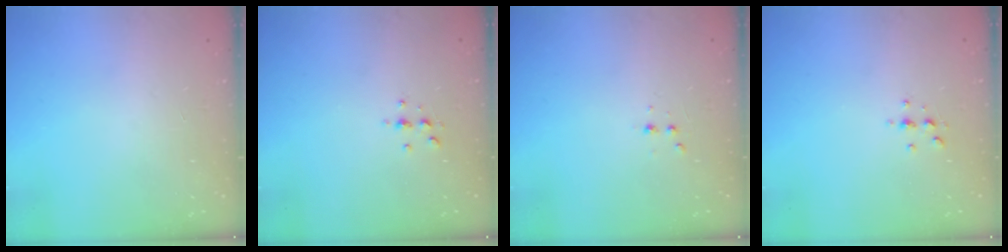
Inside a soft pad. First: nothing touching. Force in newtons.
{"total": 3.3, "press": 3.2, "slide": 0.4}
{"total": 2.9, "press": 2.7, "slide": 1.0}
{"total": 3.3, "press": 3.2, "slide": 0.4}